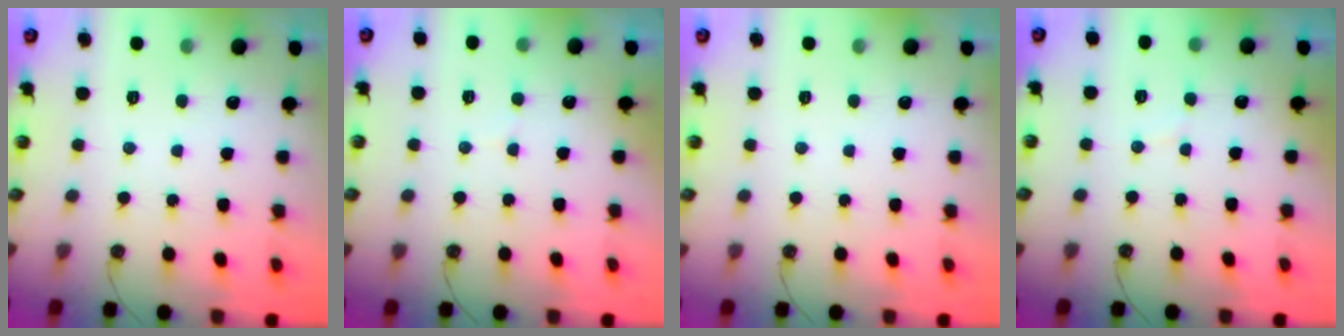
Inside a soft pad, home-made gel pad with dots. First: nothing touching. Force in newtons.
{"total": 4.1, "press": 4.0, "slide": 0.9}
{"total": 0.0}
{"total": 2.8, "press": 2.8, "slide": 0.3}